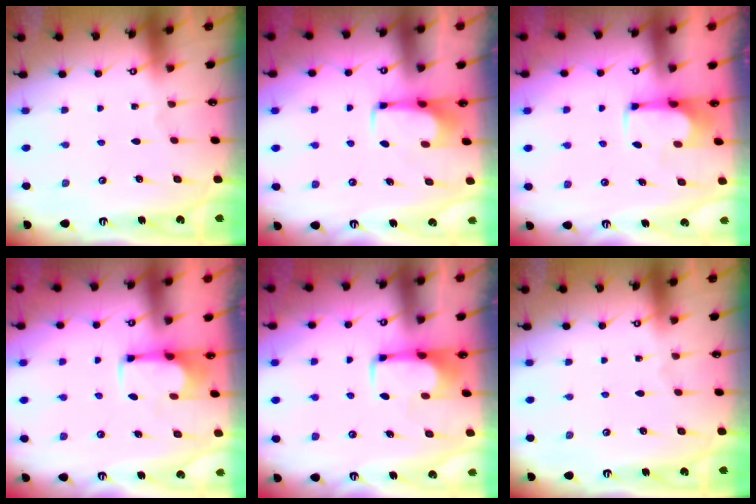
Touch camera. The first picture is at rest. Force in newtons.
{"total": 1.7, "press": 1.6, "slide": 0.4}
{"total": 3.9, "press": 3.7, "slide": 1.1}
{"total": 2.6, "press": 2.4, "slide": 1.1}
{"total": 1.8, "press": 1.7, "slide": 0.5}
{"total": 0.0}